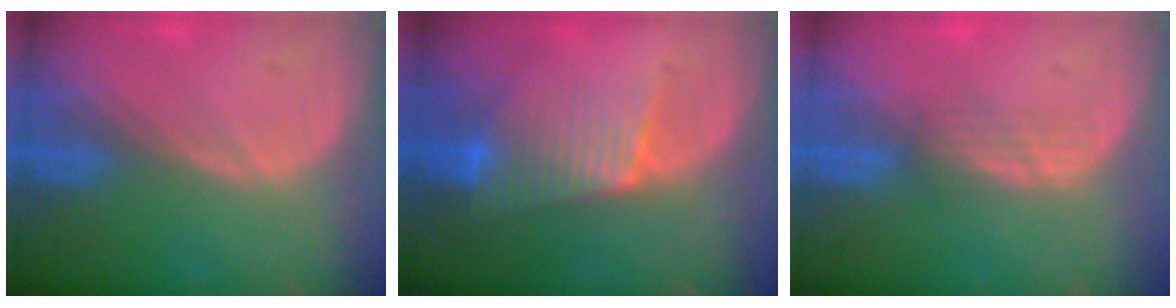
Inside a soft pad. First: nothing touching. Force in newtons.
{"total": 6.9, "press": 6.2, "slide": 2.9}
{"total": 2.1, "press": 2.1, "slide": 0.2}